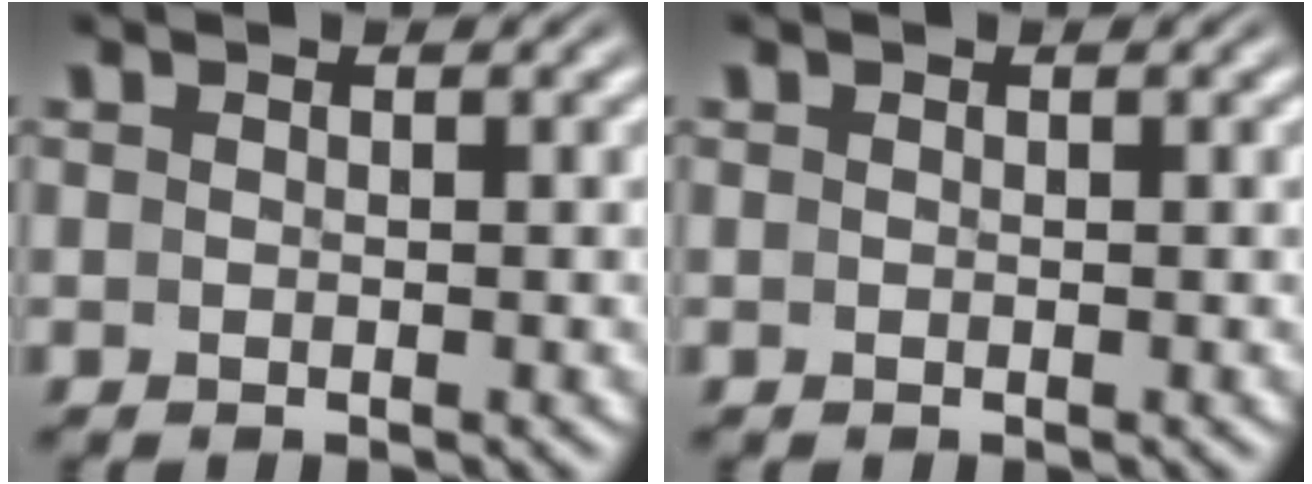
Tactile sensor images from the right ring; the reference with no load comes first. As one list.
[{"total": 0.0}]